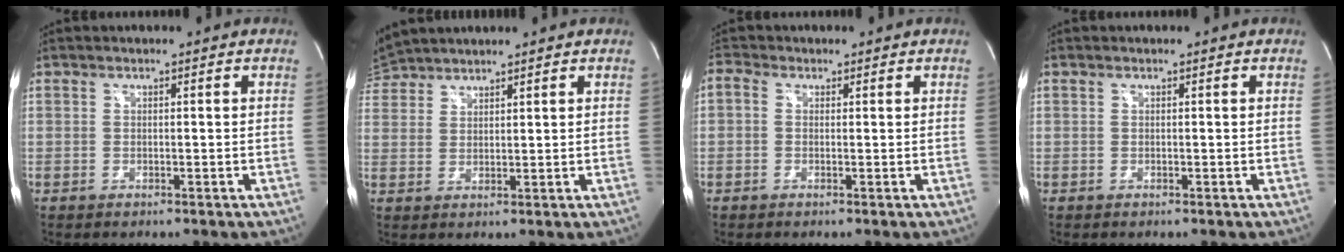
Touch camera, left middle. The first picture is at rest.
{"total": 5.2, "force": [5.1, 0.7, 0.6], "torque": [-0.024, 0.031, 0.103]}
{"total": 1.7, "force": [0.4, 1.4, 0.9], "torque": [-0.019, 0.011, 0.002]}
{"total": 0.0}